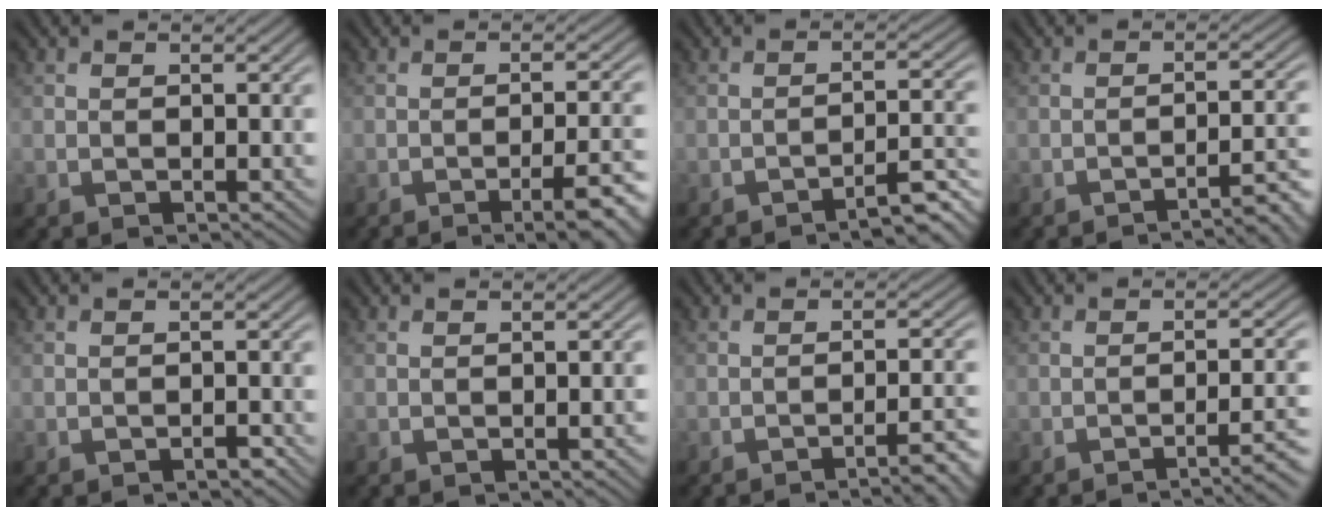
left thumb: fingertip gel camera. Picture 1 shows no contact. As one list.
[{"total": 6.6, "force": [-3.4, 1.3, 5.6], "torque": [-0.079, 0.003, -0.048]}, {"total": 4.4, "force": [-3.3, 0.5, 2.8], "torque": [-0.034, 0.015, -0.057]}, {"total": 5.0, "force": [-3.6, 0.8, 3.5], "torque": [-0.040, 0.015, -0.061]}, {"total": 0.9, "force": [-0.7, 0.3, 0.5], "torque": [-0.005, 0.001, -0.011]}, {"total": 1.1, "force": [-0.3, 0.2, 1.0], "torque": [-0.014, 0.001, -0.003]}, {"total": 5.3, "force": [-3.4, 0.9, 4.0], "torque": [-0.049, 0.012, -0.059]}, {"total": 5.5, "force": [-3.1, 1.0, 4.4], "torque": [-0.060, 0.007, -0.051]}]